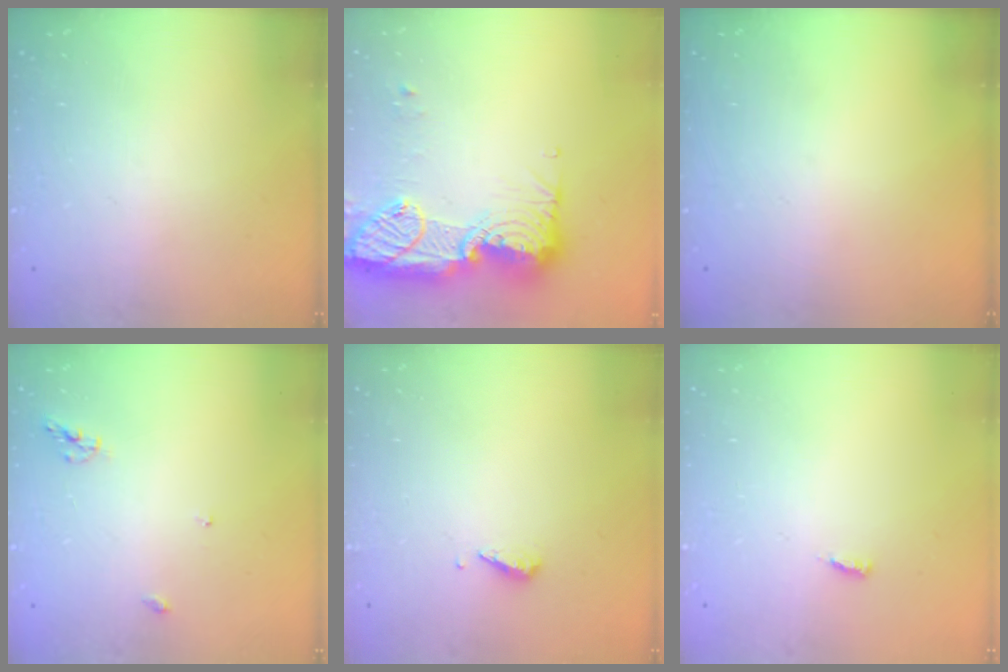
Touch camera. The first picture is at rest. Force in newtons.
{"total": 21.5, "press": 20.4, "slide": 6.7}
{"total": 0.0}
{"total": 5.4, "press": 5.4, "slide": 0.0}
{"total": 3.1, "press": 3.1, "slide": 0.2}
{"total": 2.6, "press": 2.6, "slide": 0.3}